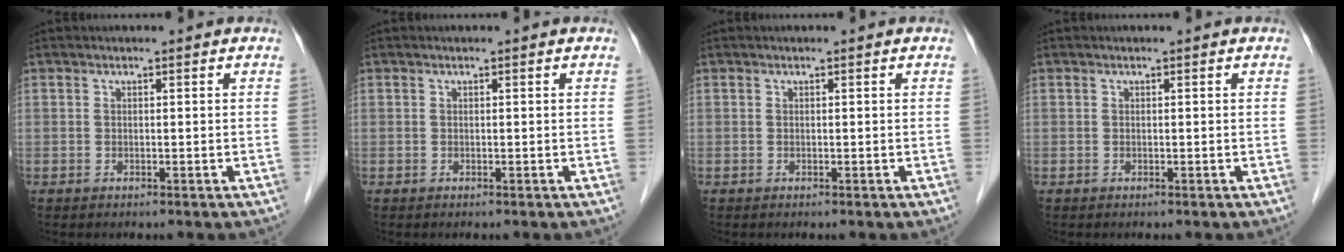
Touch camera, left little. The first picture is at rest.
{"total": 0.0}
{"total": 0.0}
{"total": 0.0}